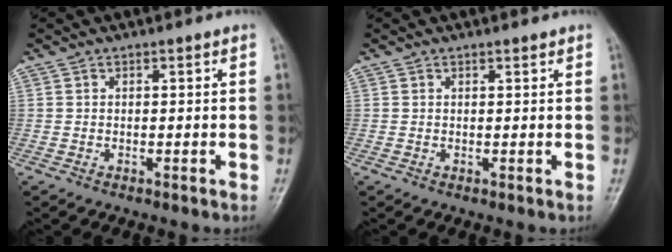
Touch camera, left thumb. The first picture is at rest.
{"total": 0.8, "force": [0.7, 0.2, 0.3], "torque": [-0.007, -0.005, 0.010]}